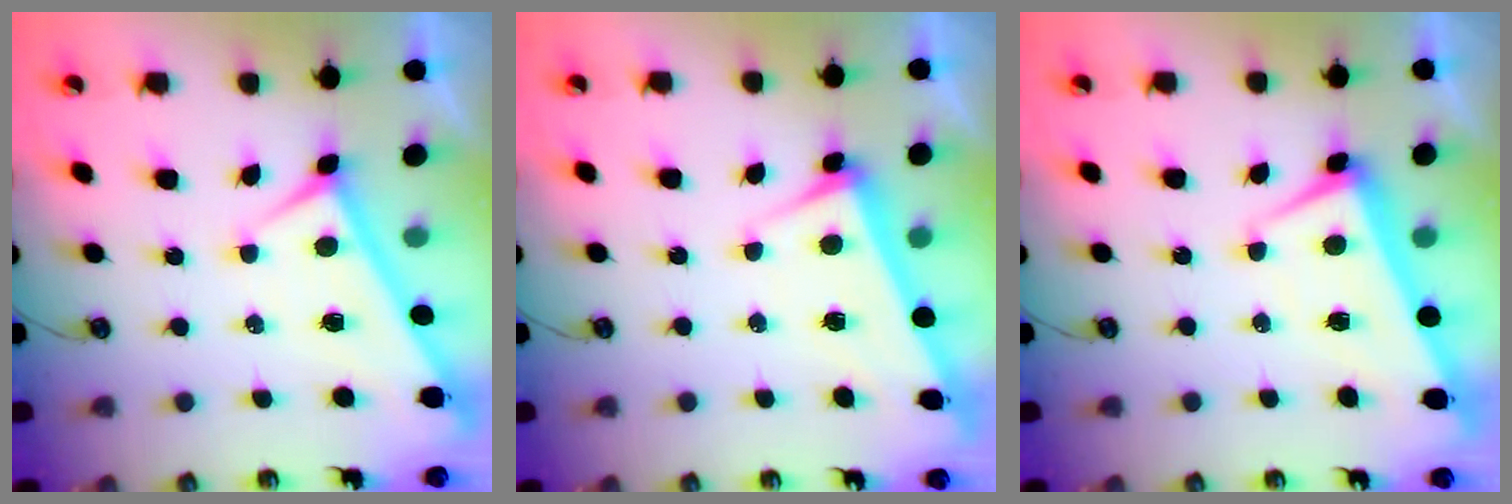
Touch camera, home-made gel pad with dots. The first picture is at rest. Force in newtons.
{"total": 3.3, "press": 3.2, "slide": 1.0}
{"total": 2.2, "press": 2.1, "slide": 0.7}